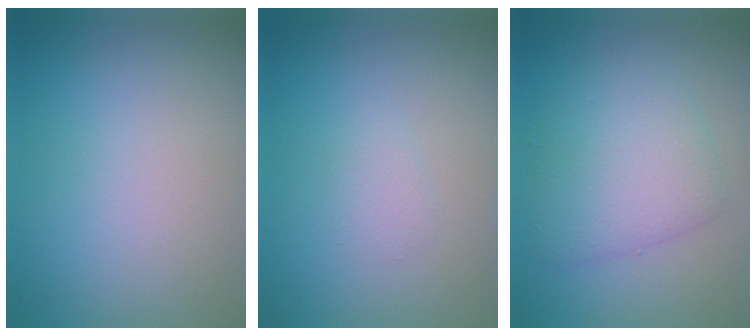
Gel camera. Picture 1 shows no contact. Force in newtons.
{"total": 0.9, "press": 0.9, "slide": 0.0}
{"total": 4.8, "press": 4.8, "slide": 0.3}